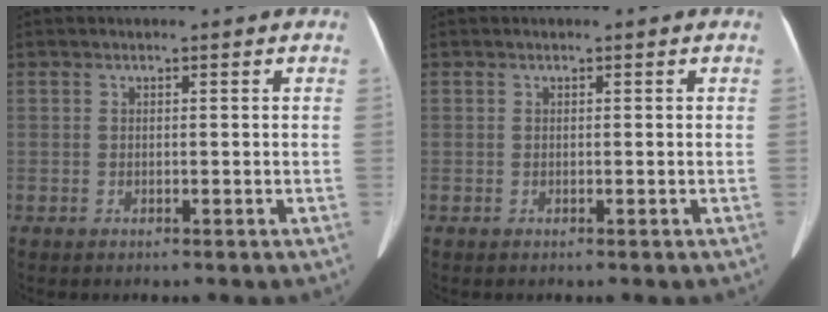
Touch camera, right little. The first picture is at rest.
{"total": 0.0}